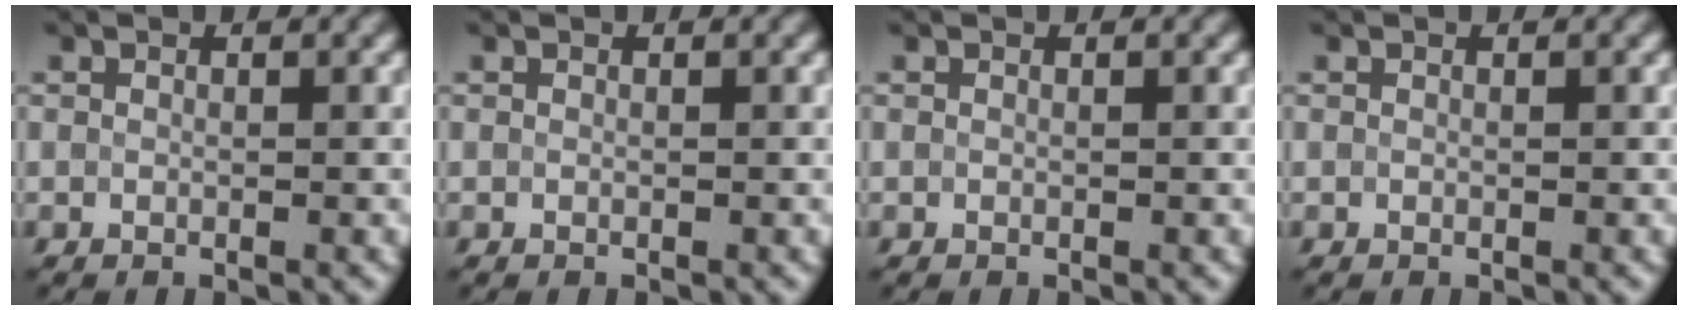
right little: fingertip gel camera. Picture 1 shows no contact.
{"total": 0.0}
{"total": 0.0}
{"total": 0.0}